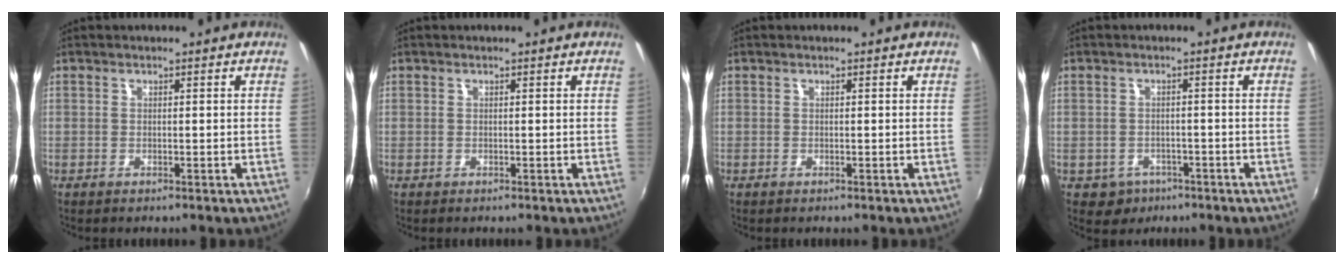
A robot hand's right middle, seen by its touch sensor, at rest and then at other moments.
{"total": 0.0}
{"total": 0.0}
{"total": 4.2, "force": [-2.2, 3.5, 1.0], "torque": [-0.031, 0.002, -0.024]}